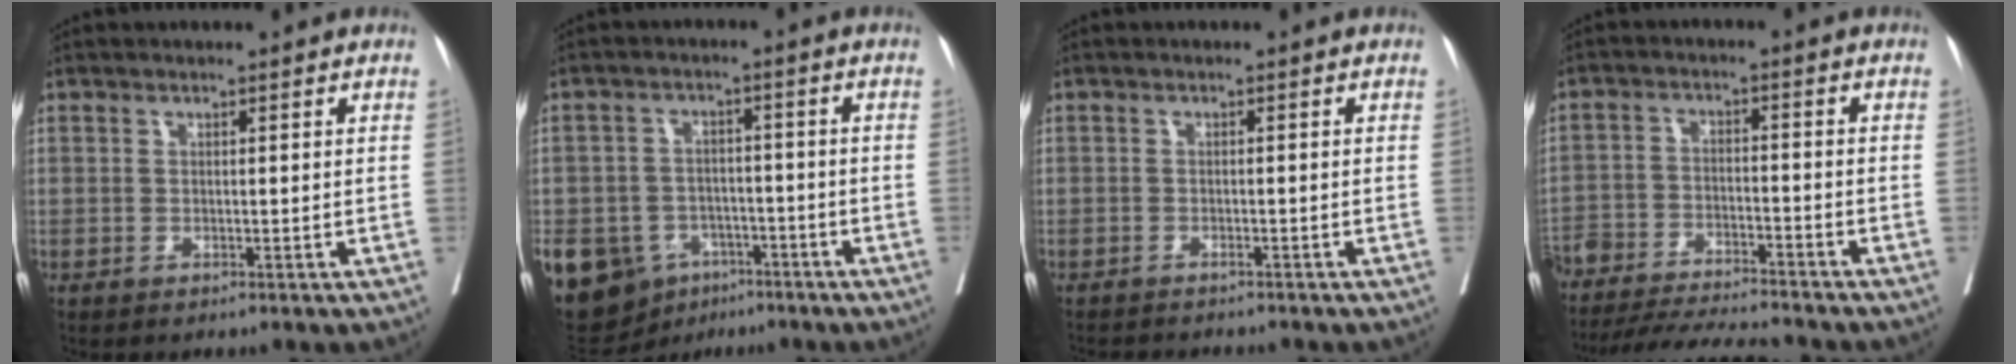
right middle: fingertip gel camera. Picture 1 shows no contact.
{"total": 16.3, "force": [-7.7, 12.7, 6.7], "torque": [-0.165, 0.013, -0.109]}
{"total": 5.1, "force": [-4.8, 0.8, 1.8], "torque": [-0.022, -0.005, -0.068]}
{"total": 16.9, "force": [-15.5, 1.3, 6.5], "torque": [-0.119, -0.023, -0.243]}